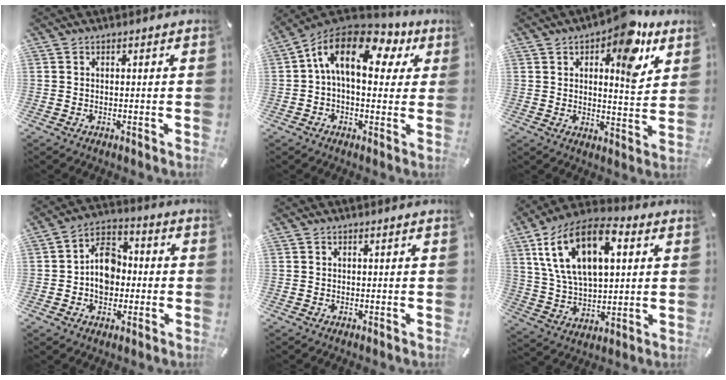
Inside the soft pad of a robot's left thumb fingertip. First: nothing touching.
{"total": 15.9, "force": [5.2, 8.6, 12.3], "torque": [-0.230, -0.011, 0.085]}
{"total": 13.3, "force": [7.2, 5.8, 9.6], "torque": [-0.110, -0.045, 0.113]}
{"total": 10.0, "force": [-0.9, 8.1, 5.7], "torque": [-0.090, 0.023, -0.013]}
{"total": 0.0}
{"total": 18.8, "force": [7.3, 10.9, 13.4], "torque": [-0.277, -0.009, 0.123]}